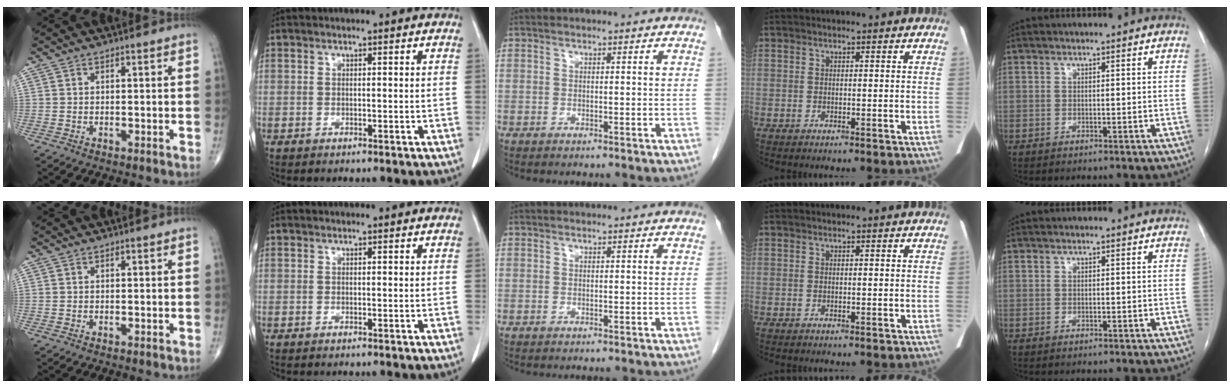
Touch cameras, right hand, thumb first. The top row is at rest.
{}